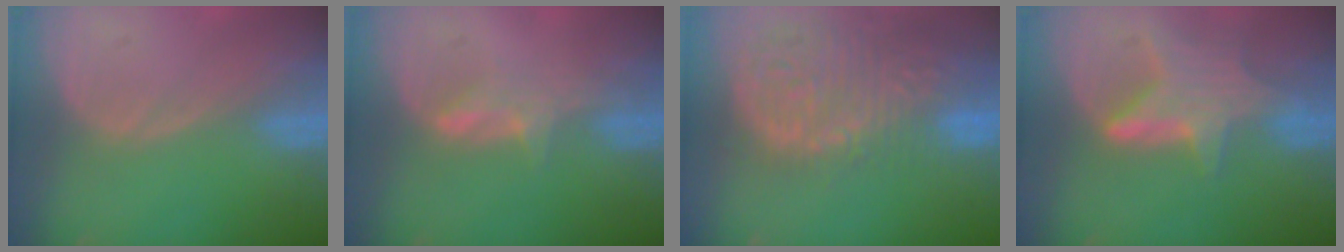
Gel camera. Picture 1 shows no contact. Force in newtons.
{"total": 2.8, "press": 2.8, "slide": 0.4}
{"total": 15.3, "press": 12.7, "slide": 8.5}
{"total": 6.9, "press": 6.7, "slide": 1.7}